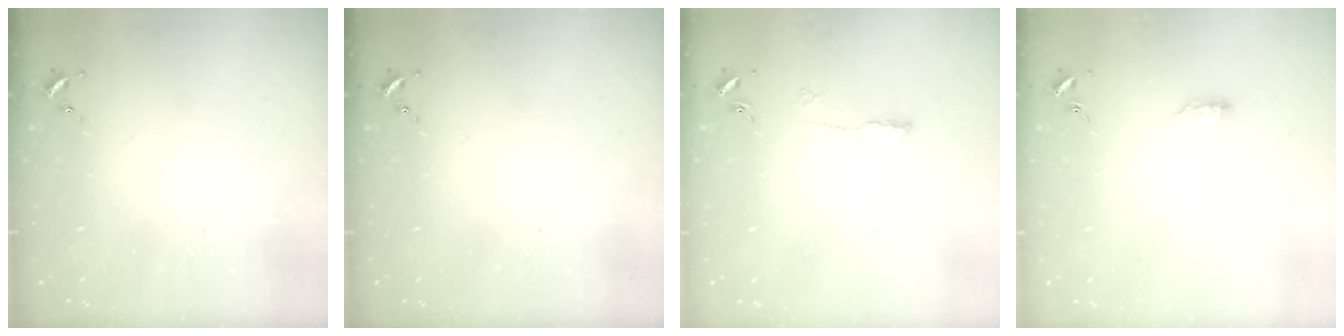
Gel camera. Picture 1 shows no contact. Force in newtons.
{"total": 0.0}
{"total": 5.6, "press": 5.5, "slide": 0.8}
{"total": 6.1, "press": 6.1, "slide": 0.7}